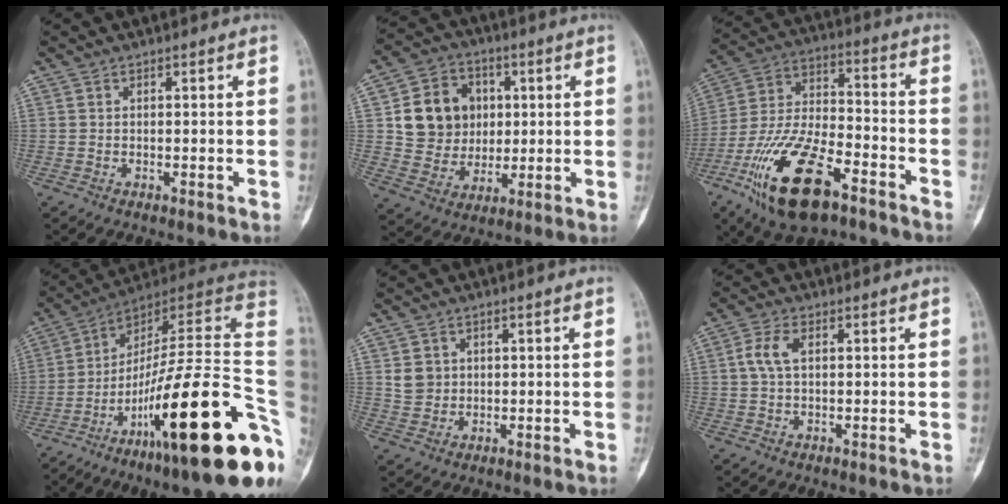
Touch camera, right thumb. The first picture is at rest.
{"total": 13.6, "force": [2.4, 11.9, 6.2], "torque": [-0.070, 0.003, 0.048]}
{"total": 20.7, "force": [-11.1, 8.6, 15.1], "torque": [-0.301, 0.050, -0.201]}
{"total": 32.7, "force": [-9.6, 6.8, 30.5], "torque": [-0.379, 0.077, -0.152]}
{"total": 3.7, "force": [0.9, 3.4, 1.3], "torque": [-0.009, -0.001, 0.021]}
{"total": 4.3, "force": [0.8, 2.4, 3.5], "torque": [-0.087, 0.010, 0.014]}